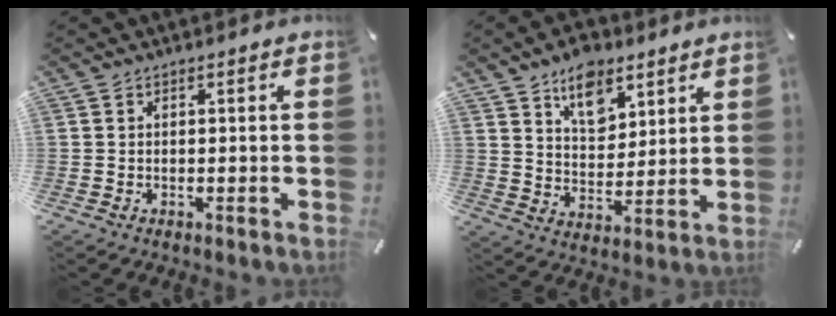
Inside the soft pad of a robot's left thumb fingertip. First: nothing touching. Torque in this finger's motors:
{"motor_torque": [1.96, 0.95, 1.23, -1.05, 0.19]}